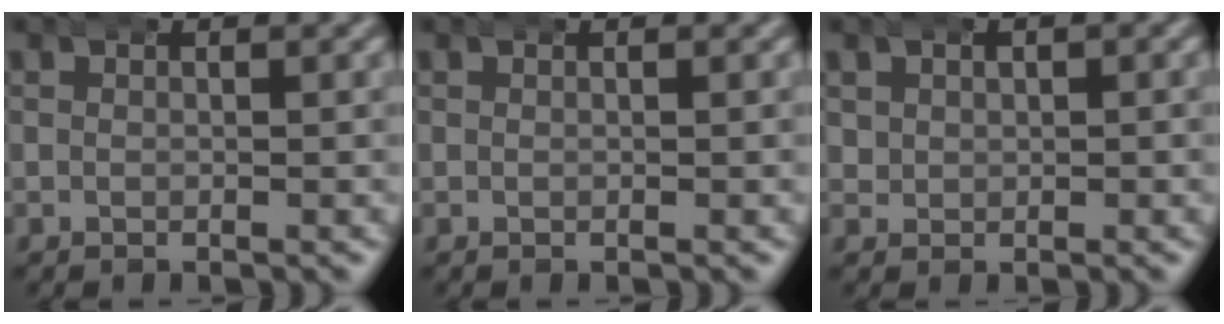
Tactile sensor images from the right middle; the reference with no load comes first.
{"total": 0.0}
{"total": 1.7, "force": [0.7, 1.4, 0.6], "torque": [-0.016, -0.002, 0.019]}